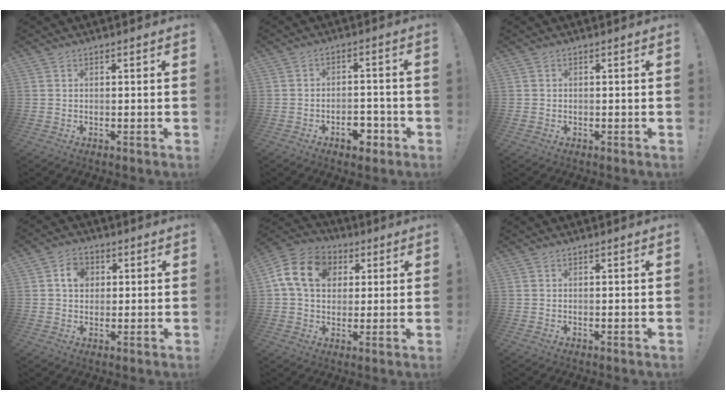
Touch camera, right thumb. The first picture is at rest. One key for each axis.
{"total": 6.8, "fx": -3.8, "fy": 4.3, "fz": 3.7, "tx": -0.041, "ty": 0.032, "tz": -0.060}
{"total": 0.9, "fx": -0.3, "fy": 0.8, "fz": 0.1, "tx": -0.002, "ty": 0.003, "tz": -0.005}
{"total": 7.0, "fx": 2.0, "fy": 5.4, "fz": 4.1, "tx": -0.057, "ty": 0.005, "tz": 0.035}
{"total": 15.5, "fx": 4.4, "fy": 11.7, "fz": 9.0, "tx": -0.149, "ty": 0.005, "tz": 0.087}
{"total": 0.0}